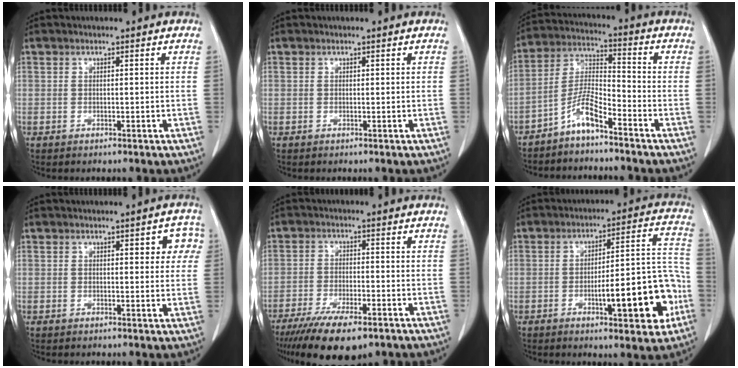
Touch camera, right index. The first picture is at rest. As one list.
[{"total": 0.0}, {"total": 6.5, "force": [-4.7, 1.0, 4.4], "torque": [-0.098, 0.004, -0.096]}, {"total": 4.5, "force": [1.4, 1.8, 3.8], "torque": [-0.028, 0.012, 0.011]}, {"total": 12.1, "force": [-8.6, 3.2, 8.0], "torque": [-0.129, -0.022, -0.134]}, {"total": 15.3, "force": [-5.2, 3.2, 14.0], "torque": [-0.187, 0.028, -0.066]}]